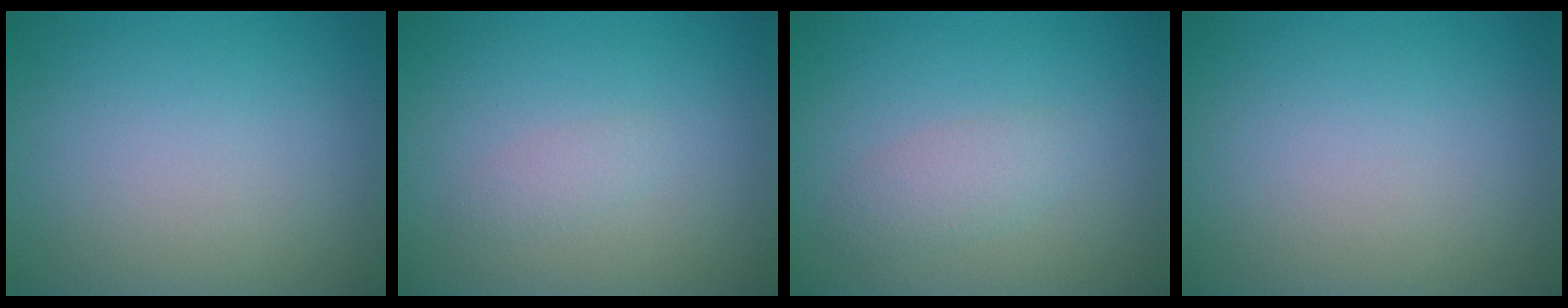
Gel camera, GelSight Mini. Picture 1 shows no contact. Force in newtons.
{"total": 1.0, "press": 1.0, "slide": 0.1}
{"total": 1.8, "press": 1.8, "slide": 0.1}
{"total": 0.0}